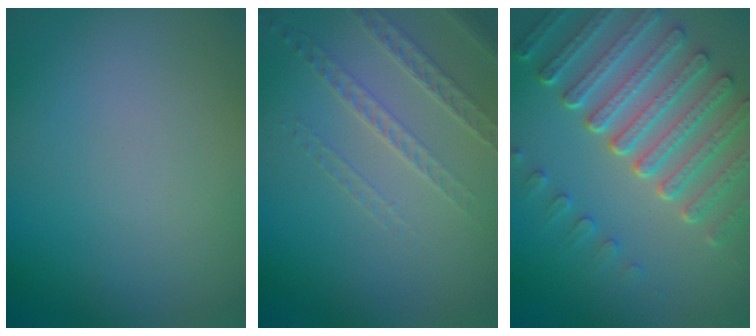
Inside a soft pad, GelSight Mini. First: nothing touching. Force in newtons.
{"total": 1.6, "press": 1.3, "slide": 0.9}
{"total": 7.2, "press": 5.4, "slide": 4.8}